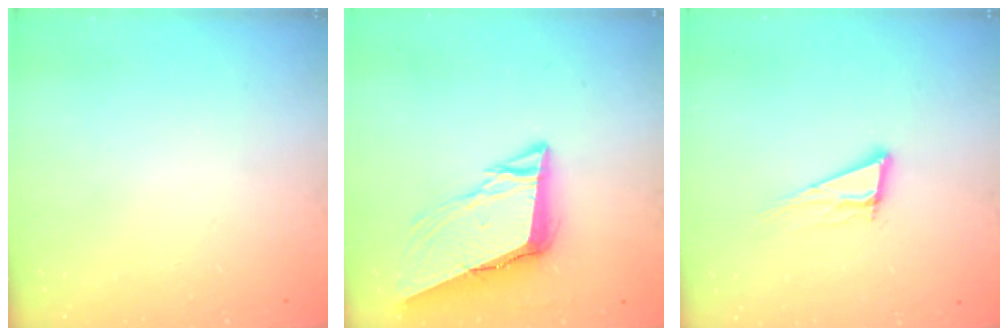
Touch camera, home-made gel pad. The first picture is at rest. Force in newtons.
{"total": 10.3, "press": 9.9, "slide": 2.9}
{"total": 10.8, "press": 10.5, "slide": 2.6}